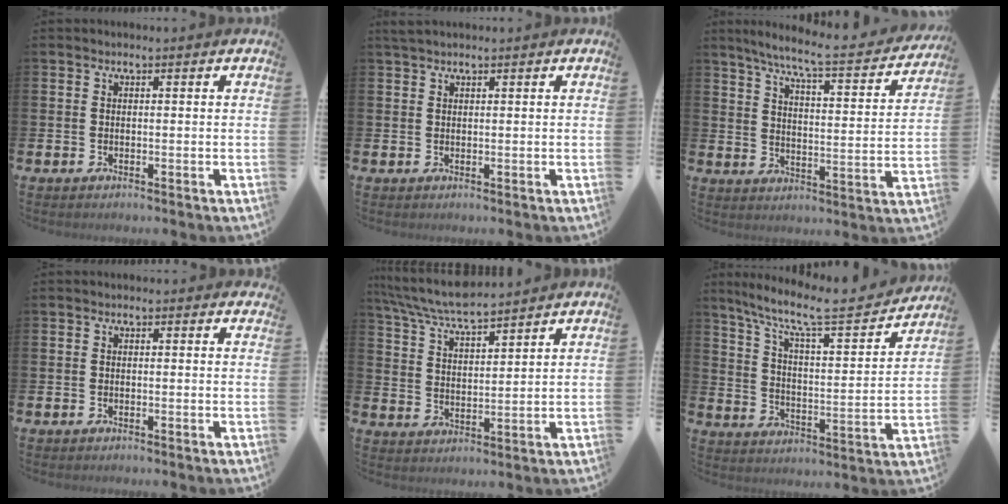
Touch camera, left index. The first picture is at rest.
{"total": 1.4, "force": [1.3, 0.3, 0.6], "torque": [-0.006, 0.001, 0.021]}
{"total": 7.4, "force": [6.4, 0.4, 3.7], "torque": [-0.085, -0.049, 0.101]}
{"total": 0.0}
{"total": 6.4, "force": [6.1, 0.5, 1.7], "torque": [-0.054, -0.036, 0.108]}
{"total": 9.2, "force": [7.8, 1.6, 4.6], "torque": [-0.112, -0.056, 0.124]}